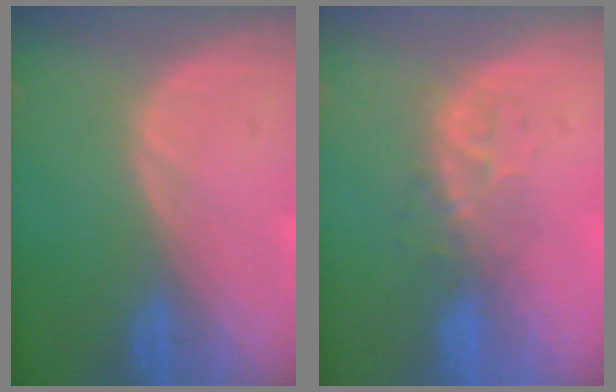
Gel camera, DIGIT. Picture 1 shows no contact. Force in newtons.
{"total": 4.1, "press": 4.0, "slide": 1.2}